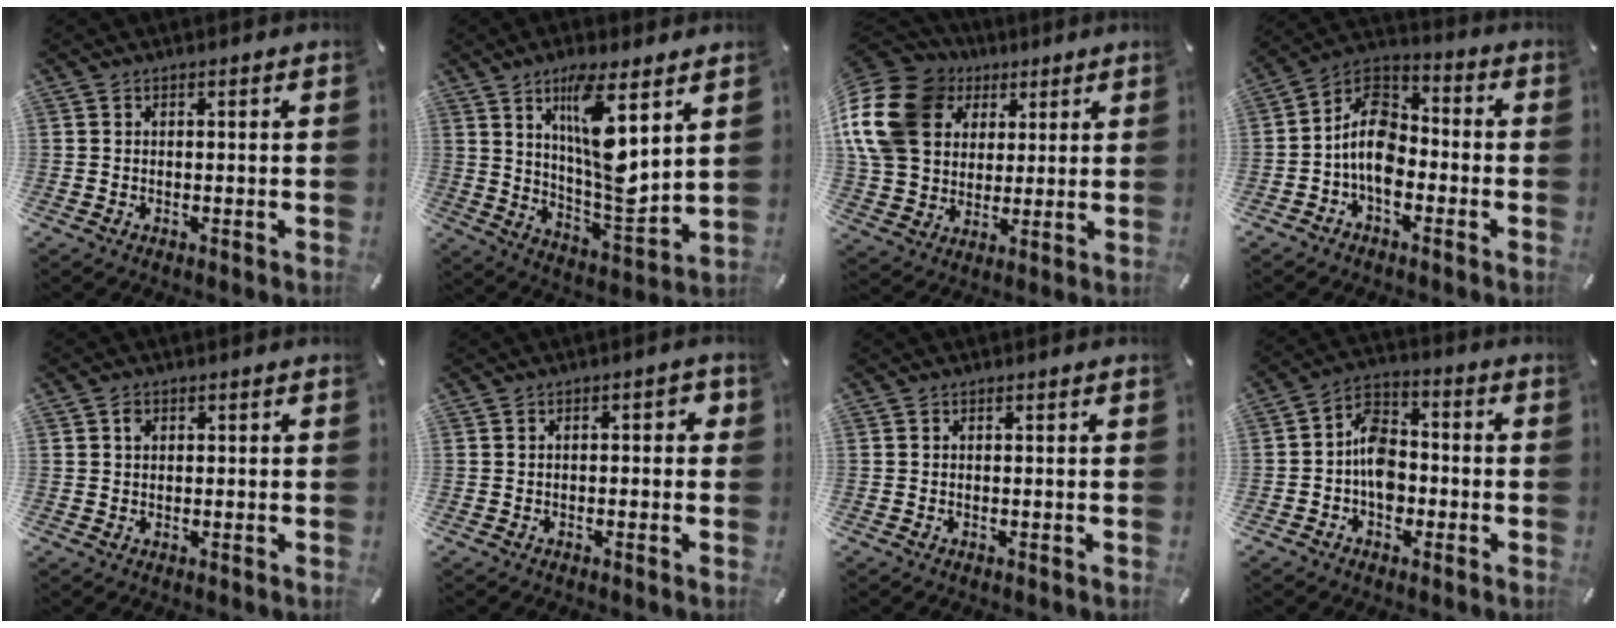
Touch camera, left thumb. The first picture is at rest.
{"total": 14.8, "force": [6.8, 4.1, 12.5], "torque": [-0.235, -0.047, 0.106]}
{"total": 18.5, "force": [5.4, 15.1, 9.1], "torque": [-0.225, -0.007, 0.099]}
{"total": 11.0, "force": [-3.6, 7.3, 7.4], "torque": [-0.163, 0.015, -0.071]}
{"total": 1.6, "force": [0.3, 1.4, 0.7], "torque": [-0.008, 0.005, 0.001]}
{"total": 2.5, "force": [-0.7, 1.3, 2.0], "torque": [-0.035, 0.010, -0.016]}
{"total": 0.0}
{"total": 9.0, "force": [-2.0, 6.8, 5.5], "torque": [-0.100, 0.024, -0.032]}